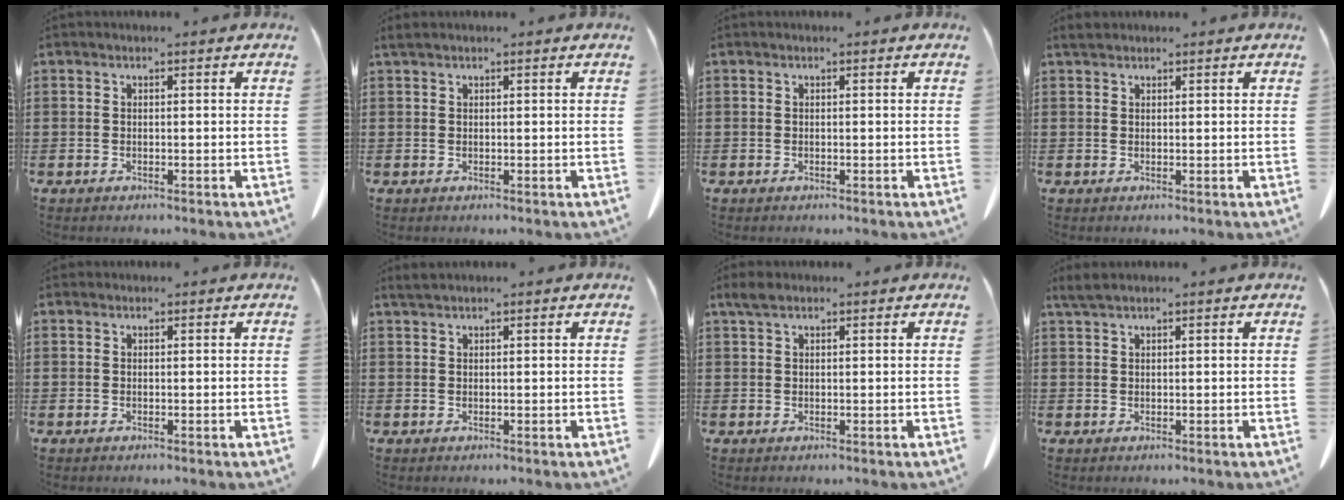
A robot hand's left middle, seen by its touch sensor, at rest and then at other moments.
{"total": 0.6, "force": [0.4, 0.1, 0.4], "torque": [-0.009, 0.002, 0.008]}
{"total": 0.0}
{"total": 1.2, "force": [1.1, 0.5, 0.4], "torque": [-0.011, 0.003, 0.021]}
{"total": 0.0}
{"total": 1.1, "force": [1.0, 0.1, 0.5], "torque": [-0.012, 0.000, 0.018]}
{"total": 1.8, "force": [1.1, 0.7, 1.2], "torque": [-0.027, 0.004, 0.020]}
{"total": 1.7, "force": [1.3, 0.3, 1.1], "torque": [-0.025, 0.002, 0.023]}